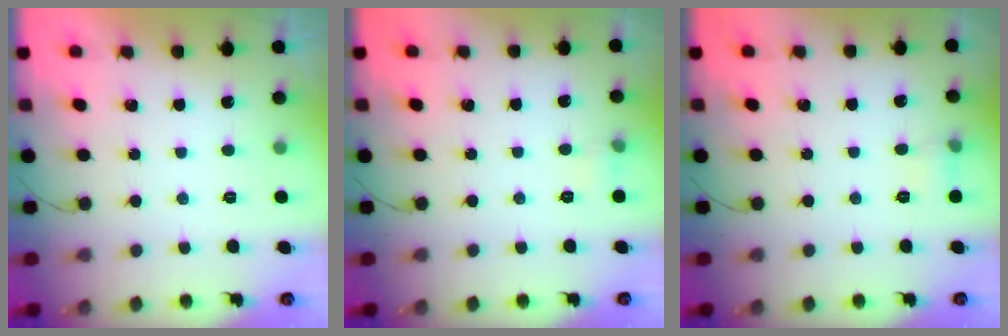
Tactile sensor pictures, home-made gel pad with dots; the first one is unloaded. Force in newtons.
{"total": 4.1, "press": 3.9, "slide": 1.3}
{"total": 5.0, "press": 4.7, "slide": 1.7}